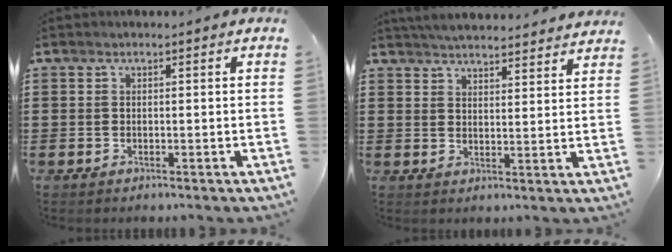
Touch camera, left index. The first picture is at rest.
{"total": 4.4, "force": [4.3, -0.2, 0.6], "torque": [-0.025, -0.021, 0.078]}